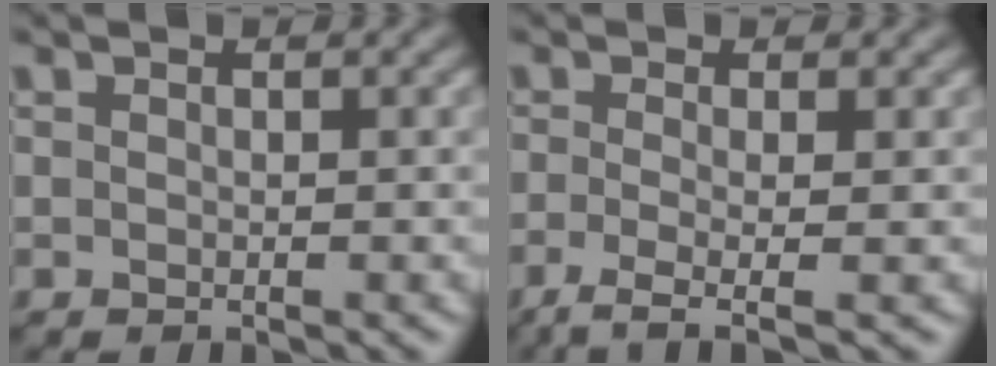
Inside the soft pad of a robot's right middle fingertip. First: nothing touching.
{"total": 3.7, "force": [-1.5, 1.0, 3.2], "torque": [-0.055, -0.010, -0.040]}